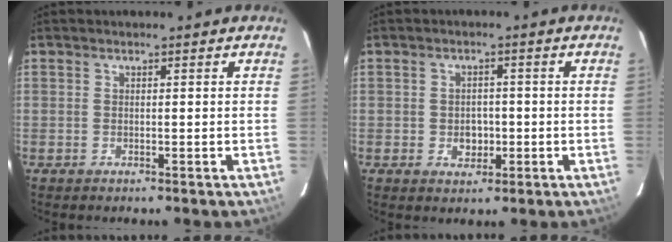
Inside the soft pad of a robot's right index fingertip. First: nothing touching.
{"total": 3.7, "force": [-0.8, 3.1, 1.9], "torque": [-0.035, 0.005, -0.006]}